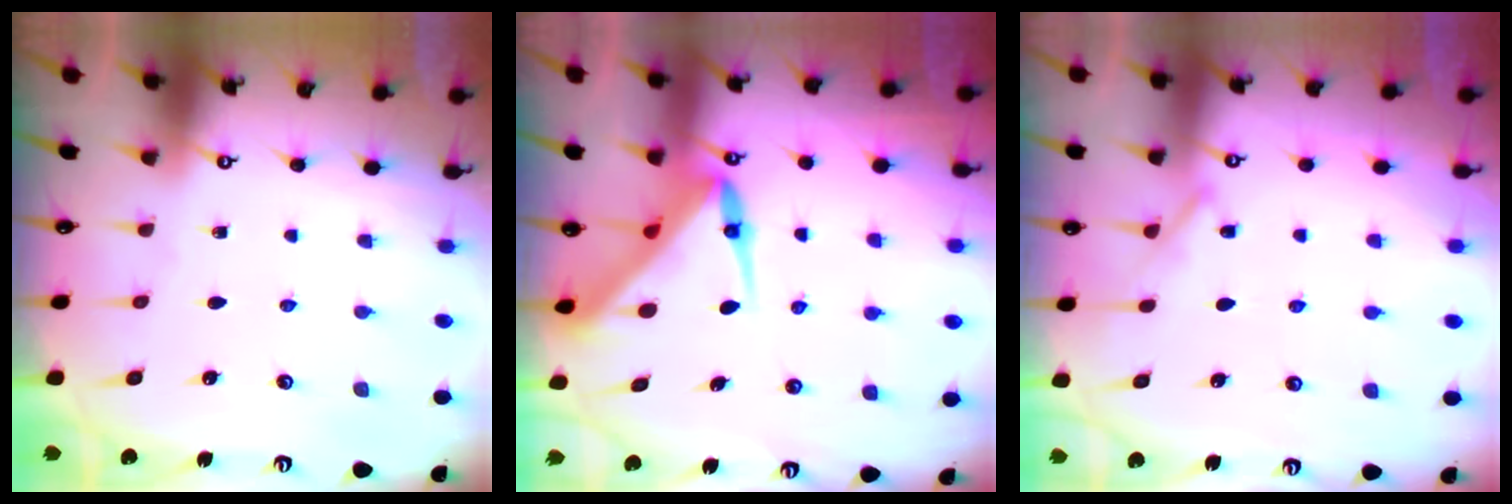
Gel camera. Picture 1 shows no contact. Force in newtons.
{"total": 7.5, "press": 7.4, "slide": 0.8}
{"total": 6.4, "press": 6.4, "slide": 0.7}